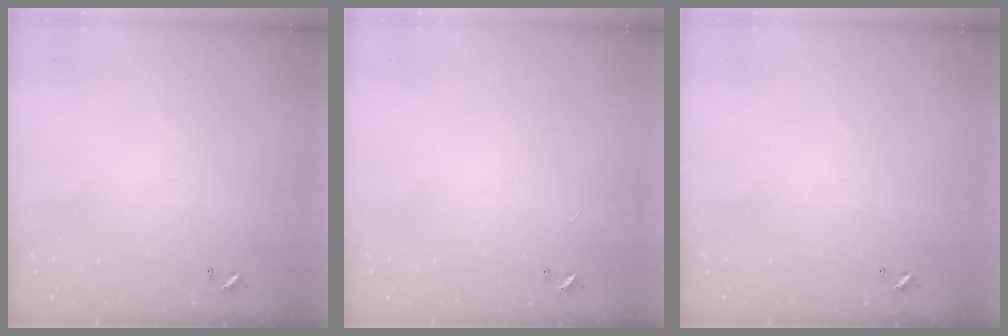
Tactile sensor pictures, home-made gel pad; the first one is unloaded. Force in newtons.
{"total": 2.2, "press": 2.2, "slide": 0.3}
{"total": 0.0}